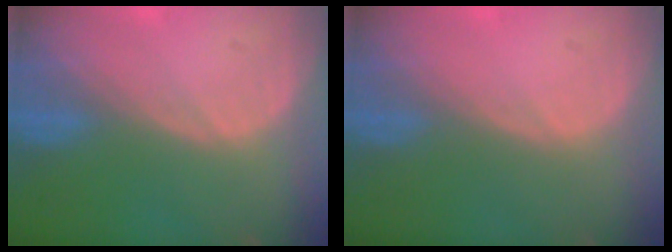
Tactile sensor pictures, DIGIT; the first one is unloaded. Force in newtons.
{"total": 0.0}